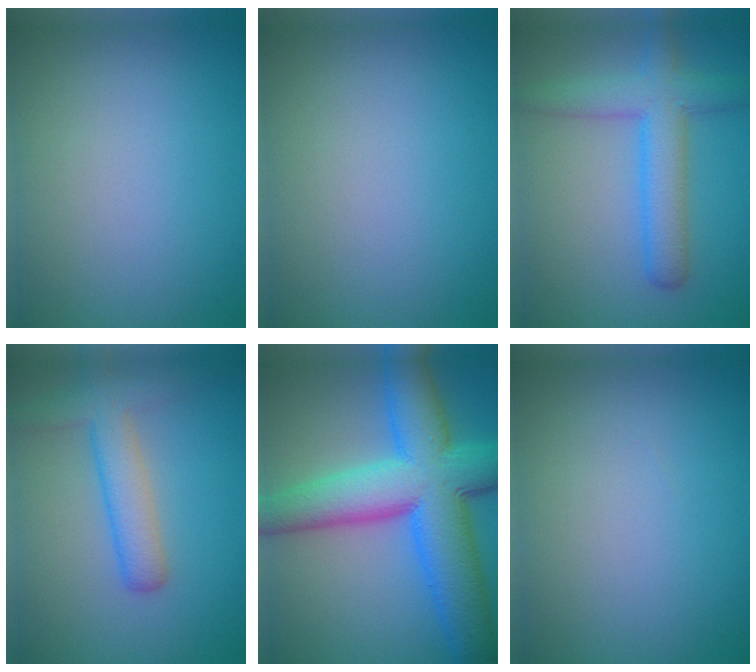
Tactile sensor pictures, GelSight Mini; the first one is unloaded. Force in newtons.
{"total": 0.0}
{"total": 4.9, "press": 4.9, "slide": 0.3}
{"total": 4.2, "press": 4.2, "slide": 0.2}
{"total": 12.6, "press": 12.6, "slide": 0.4}
{"total": 0.0}